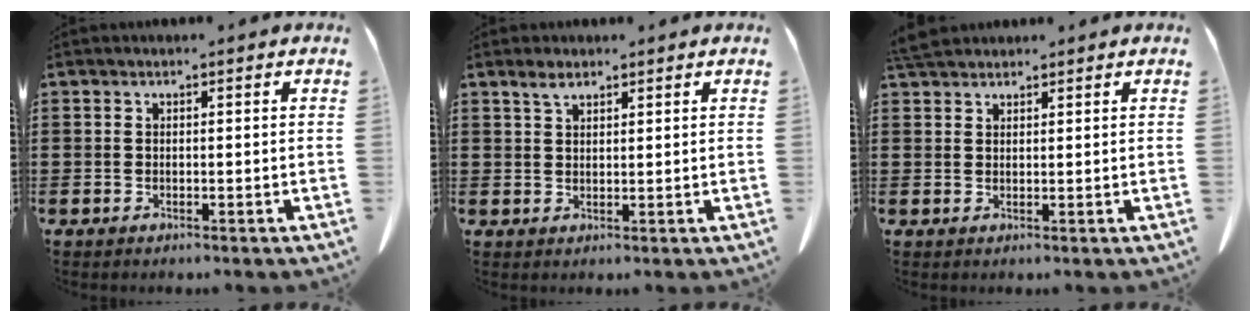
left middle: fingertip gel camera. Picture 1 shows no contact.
{"total": 2.3, "force": [1.7, 0.8, 1.4], "torque": [-0.032, 0.001, 0.032]}
{"total": 3.0, "force": [2.7, 0.7, 1.1], "torque": [-0.030, 0.000, 0.054]}